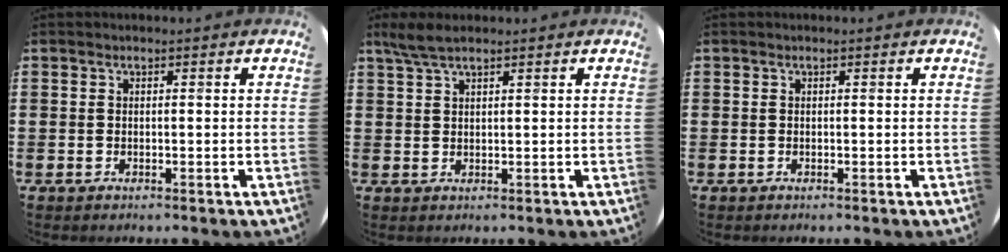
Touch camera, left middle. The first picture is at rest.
{"total": 2.9, "force": [2.3, 0.6, 1.8], "torque": [-0.039, 0.003, 0.042]}
{"total": 0.0}